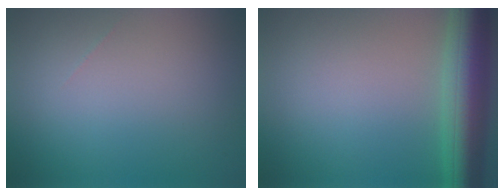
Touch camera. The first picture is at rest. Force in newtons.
{"total": 7.4, "press": 7.4, "slide": 0.4}